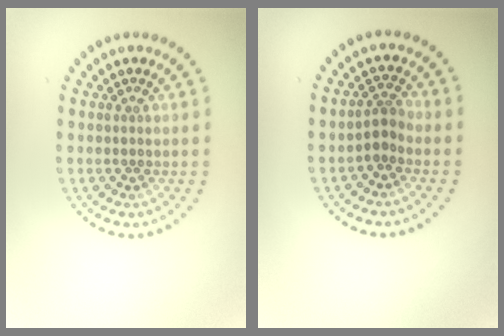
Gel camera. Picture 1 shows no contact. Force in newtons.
{"total": 1.7, "press": 1.3, "slide": 1.1}